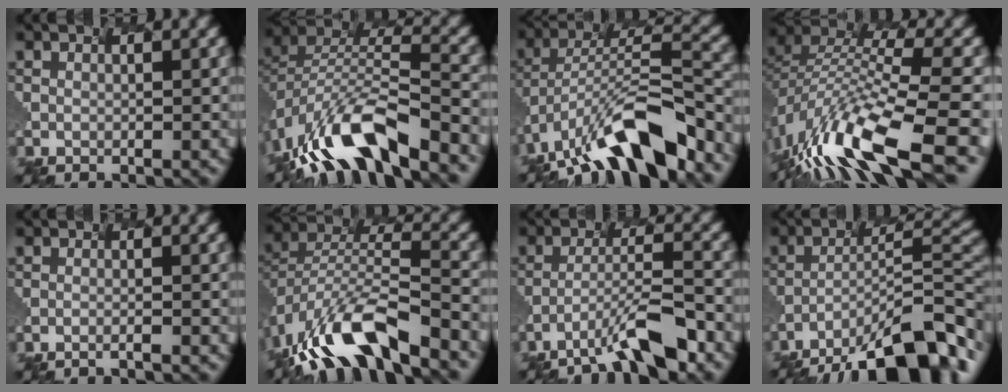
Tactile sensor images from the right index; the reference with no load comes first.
{"total": 10.8, "force": [-8.8, 2.6, 5.7], "torque": [-0.129, 0.001, -0.136]}
{"total": 10.7, "force": [-8.7, 2.2, 5.9], "torque": [-0.117, 0.005, -0.135]}
{"total": 11.9, "force": [-8.4, 2.5, 8.1], "torque": [-0.201, 0.009, -0.121]}
{"total": 1.1, "force": [-1.1, -0.4, 0.0], "torque": [-0.002, -0.010, -0.004]}
{"total": 10.5, "force": [-8.6, 2.6, 5.5], "torque": [-0.129, -0.005, -0.134]}
{"total": 5.5, "force": [-5.0, -0.6, 2.3], "torque": [-0.063, 0.002, -0.057]}
{"total": 12.3, "force": [-9.4, 2.0, 7.7], "torque": [-0.147, -0.006, -0.124]}